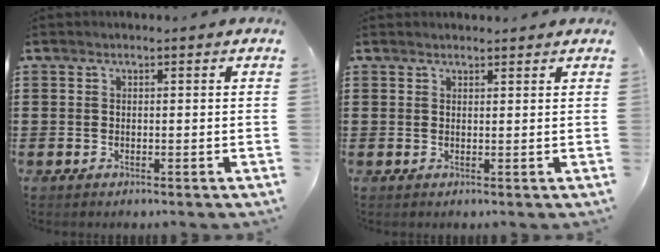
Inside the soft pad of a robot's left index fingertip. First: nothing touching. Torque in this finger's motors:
{"motor_torque": [1.39, -0.75, 0.08, 0.03]}